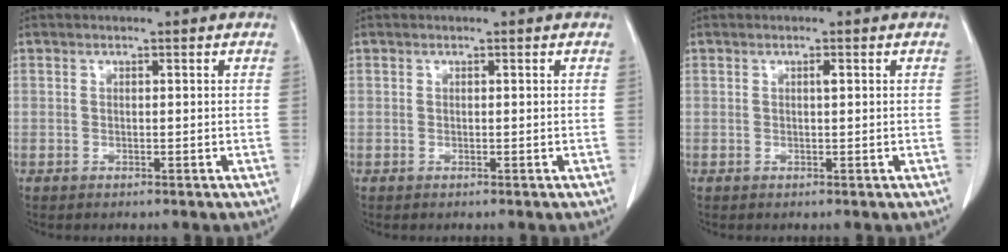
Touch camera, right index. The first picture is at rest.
{"total": 0.0}
{"total": 0.6, "force": [0.2, 0.1, 0.6], "torque": [-0.012, 0.000, 0.004]}